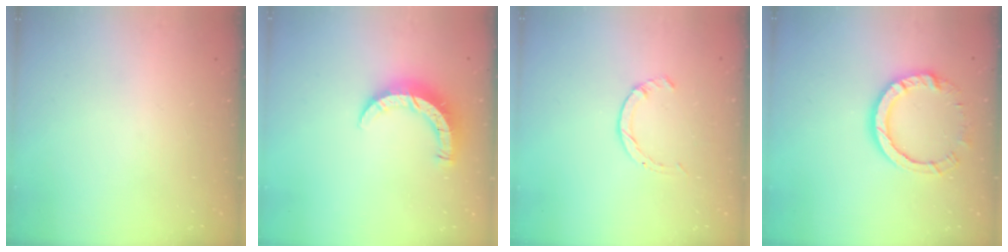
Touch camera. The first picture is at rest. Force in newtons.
{"total": 7.8, "press": 7.8, "slide": 0.6}
{"total": 1.7, "press": 1.7, "slide": 0.2}
{"total": 10.8, "press": 10.7, "slide": 1.0}